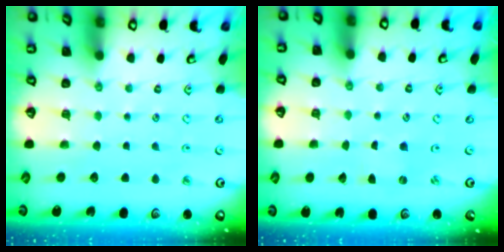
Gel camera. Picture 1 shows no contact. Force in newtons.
{"total": 0.7, "press": 0.7, "slide": 0.3}